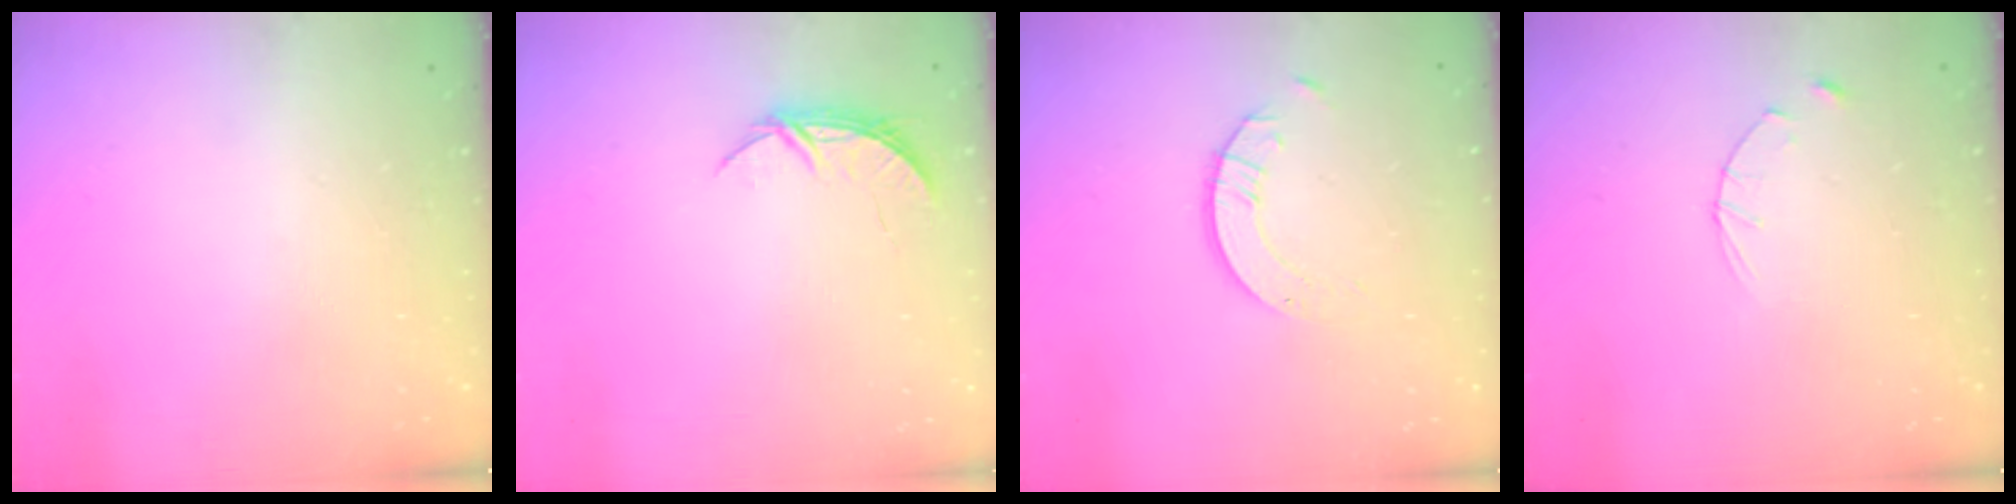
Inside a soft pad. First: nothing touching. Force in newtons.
{"total": 5.1, "press": 5.1, "slide": 0.6}
{"total": 2.3, "press": 2.3, "slide": 0.2}
{"total": 2.8, "press": 2.8, "slide": 0.4}